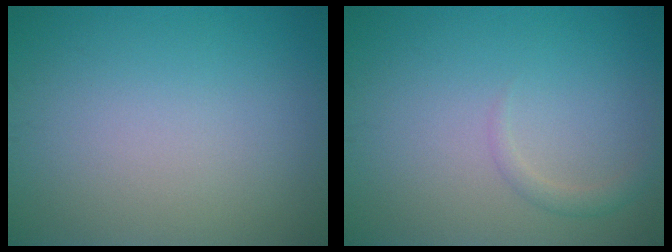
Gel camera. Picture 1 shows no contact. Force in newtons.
{"total": 1.2, "press": 1.2, "slide": 0.1}